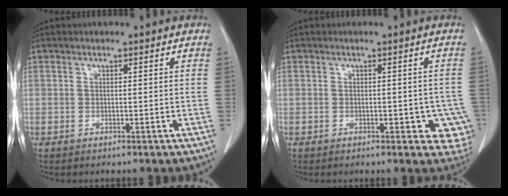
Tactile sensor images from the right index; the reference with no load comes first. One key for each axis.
{"total": 5.3, "fx": -1.5, "fy": 2.8, "fz": 4.2, "tx": -0.020, "ty": 0.006, "tz": -0.013}